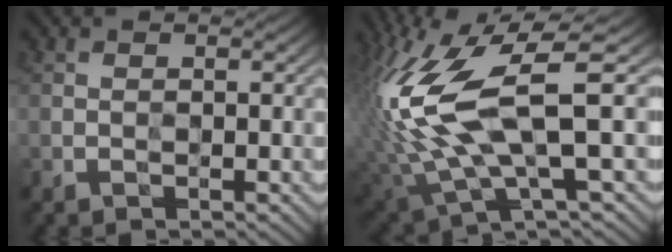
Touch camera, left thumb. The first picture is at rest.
{"total": 14.9, "force": [2.2, 5.2, 13.8], "torque": [-0.334, -0.006, 0.058]}